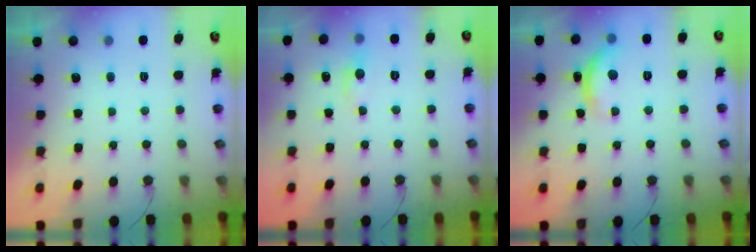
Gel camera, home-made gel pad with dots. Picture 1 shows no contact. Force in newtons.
{"total": 3.8, "press": 3.7, "slide": 0.5}
{"total": 13.0, "press": 12.9, "slide": 0.7}